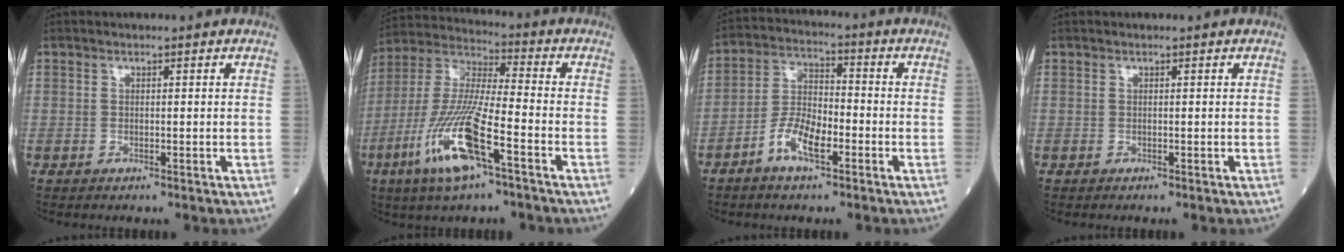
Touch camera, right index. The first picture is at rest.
{"total": 15.3, "force": [-6.7, 2.0, 13.6], "torque": [-0.290, -0.018, -0.128]}
{"total": 7.6, "force": [-3.8, 2.6, 6.1], "torque": [-0.124, 0.006, -0.075]}
{"total": 0.0}